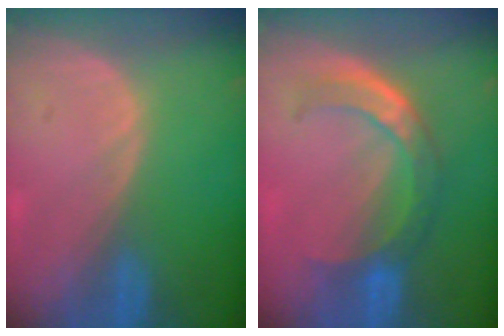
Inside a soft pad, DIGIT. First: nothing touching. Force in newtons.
{"total": 8.0, "press": 6.7, "slide": 4.3}